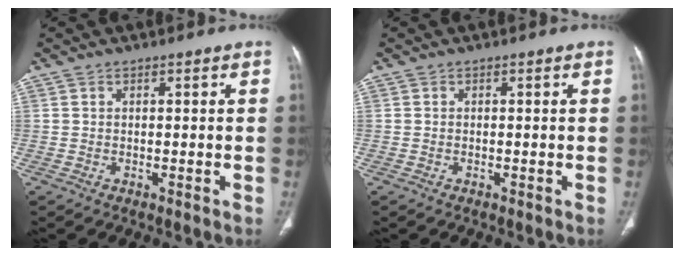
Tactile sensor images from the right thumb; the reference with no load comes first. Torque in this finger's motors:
{"motor_torque": [0.43, 0.17, 0.04, 0.17, -0.02]}